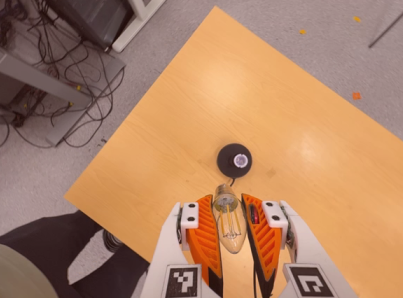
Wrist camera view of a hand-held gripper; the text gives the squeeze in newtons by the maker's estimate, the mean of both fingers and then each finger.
{"total": 21.5, "left": 23.3, "right": 19.7}